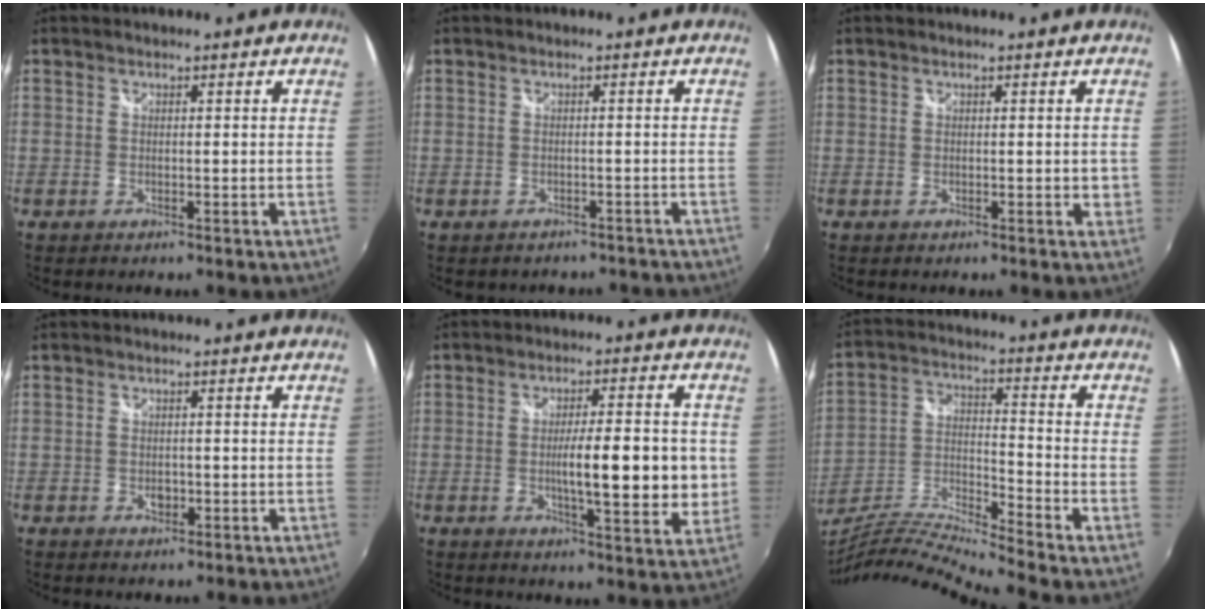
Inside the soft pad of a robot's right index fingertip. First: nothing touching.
{"total": 4.9, "force": [-4.1, 2.5, 1.2], "torque": [-0.022, -0.003, -0.041]}
{"total": 1.2, "force": [0.4, 0.9, 0.8], "torque": [-0.006, 0.002, 0.010]}
{"total": 2.0, "force": [-0.6, 1.4, 1.2], "torque": [-0.018, -0.001, -0.010]}
{"total": 12.0, "force": [-0.6, 2.6, 11.7], "torque": [-0.187, -0.011, -0.007]}
{"total": 13.5, "force": [-11.3, -1.1, 7.4], "torque": [-0.143, -0.024, -0.218]}